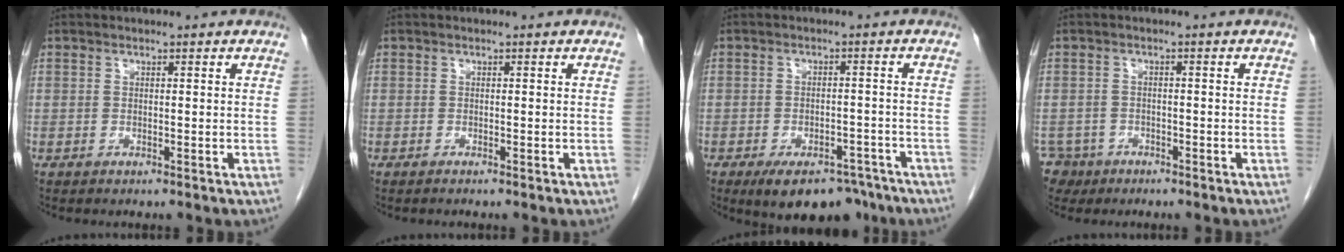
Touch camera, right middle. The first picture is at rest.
{"total": 0.0}
{"total": 10.0, "force": [-7.4, 4.6, 4.9], "torque": [-0.061, 0.004, -0.108]}
{"total": 4.1, "force": [-2.8, 3.0, -0.1], "torque": [0.006, 0.005, -0.048]}